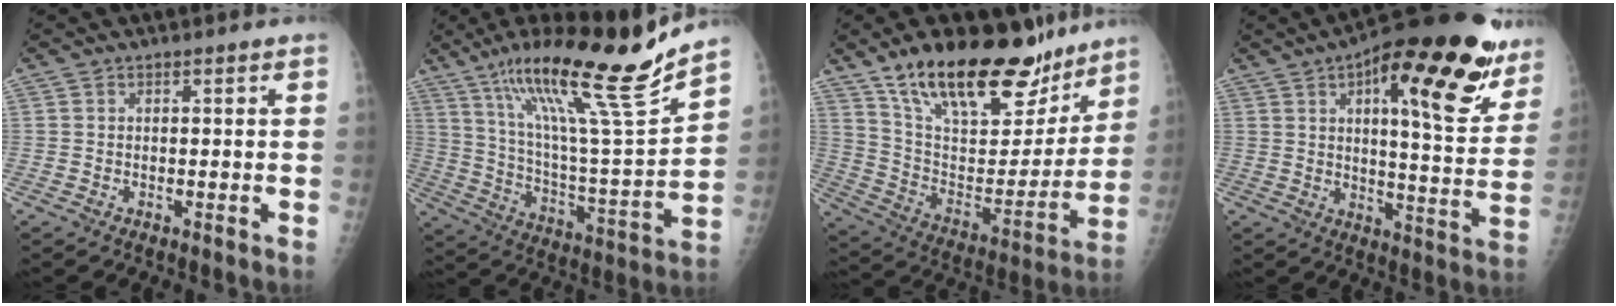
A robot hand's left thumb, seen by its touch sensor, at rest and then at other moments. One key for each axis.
{"total": 24.5, "fx": 17.5, "fy": 1.9, "fz": 17.1, "tx": -0.258, "ty": -0.072, "tz": 0.304}
{"total": 27.3, "fx": 19.1, "fy": 11.4, "fz": 15.9, "tx": -0.215, "ty": -0.065, "tz": 0.317}
{"total": 25.4, "fx": 13.8, "fy": 8.4, "fz": 19.6, "tx": -0.237, "ty": -0.037, "tz": 0.195}